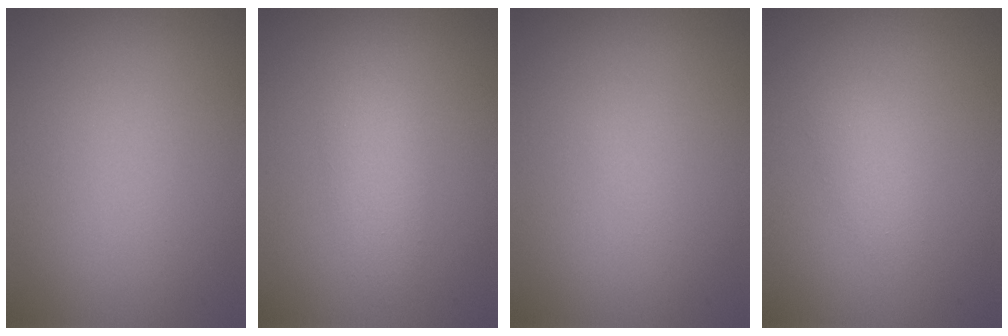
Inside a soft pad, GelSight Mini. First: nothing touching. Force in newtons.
{"total": 2.4, "press": 2.4, "slide": 0.1}
{"total": 0.0}
{"total": 1.2, "press": 1.2, "slide": 0.1}